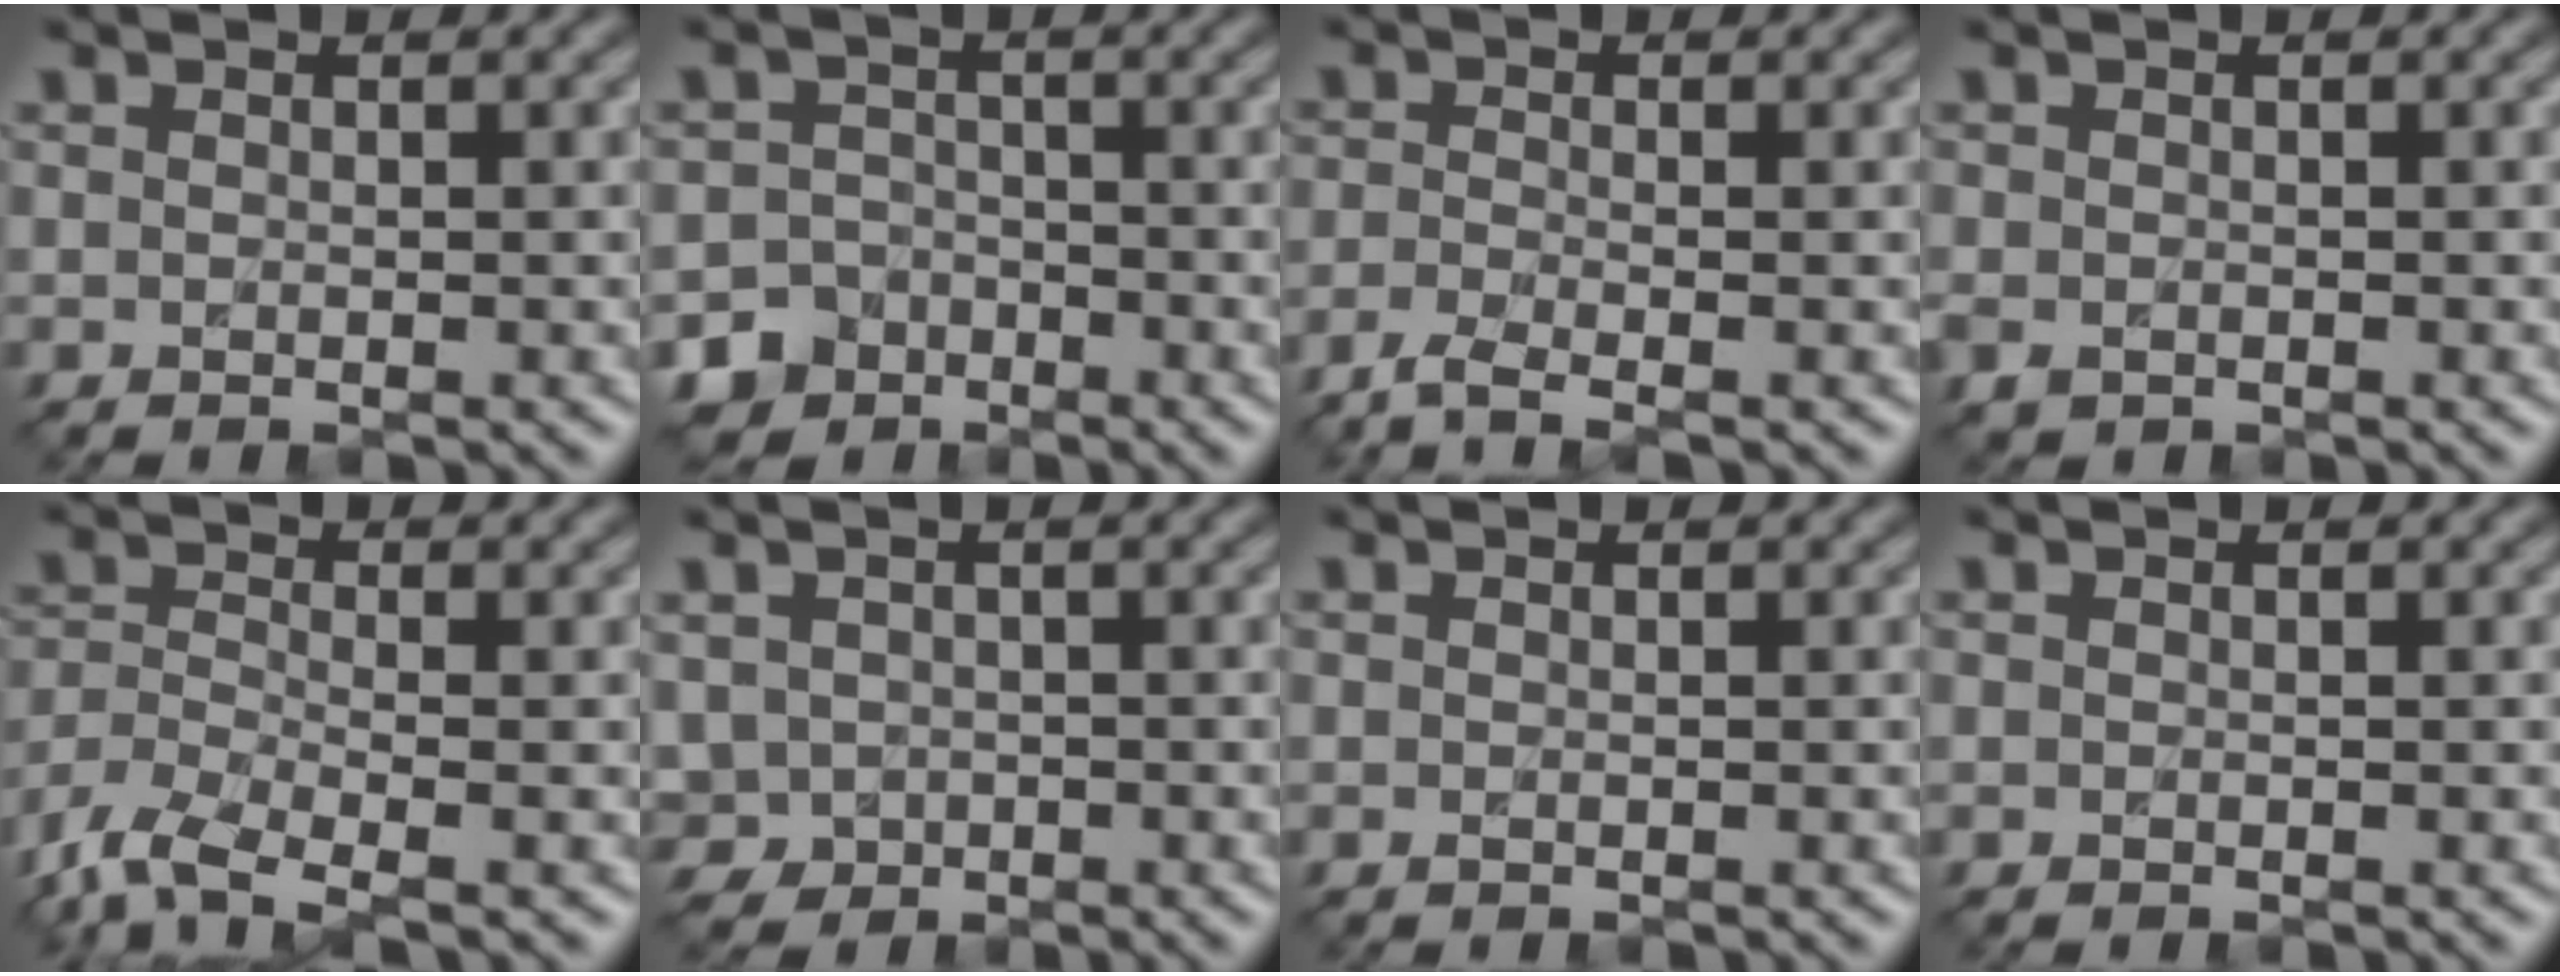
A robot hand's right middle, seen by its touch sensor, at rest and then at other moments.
{"total": 5.2, "force": [-3.9, 3.5, -0.3], "torque": [0.022, -0.002, -0.065]}
{"total": 2.8, "force": [-2.3, 0.5, 1.6], "torque": [-0.042, -0.004, -0.059]}
{"total": 0.7, "force": [-0.5, 0.5, 0.0], "torque": [-0.008, 0.003, -0.011]}
{"total": 5.8, "force": [-4.3, 1.8, 3.4], "torque": [-0.086, -0.007, -0.096]}
{"total": 1.5, "force": [-0.1, 1.5, -0.1], "torque": [-0.003, 0.002, -0.001]}
{"total": 0.0}
{"total": 0.0}